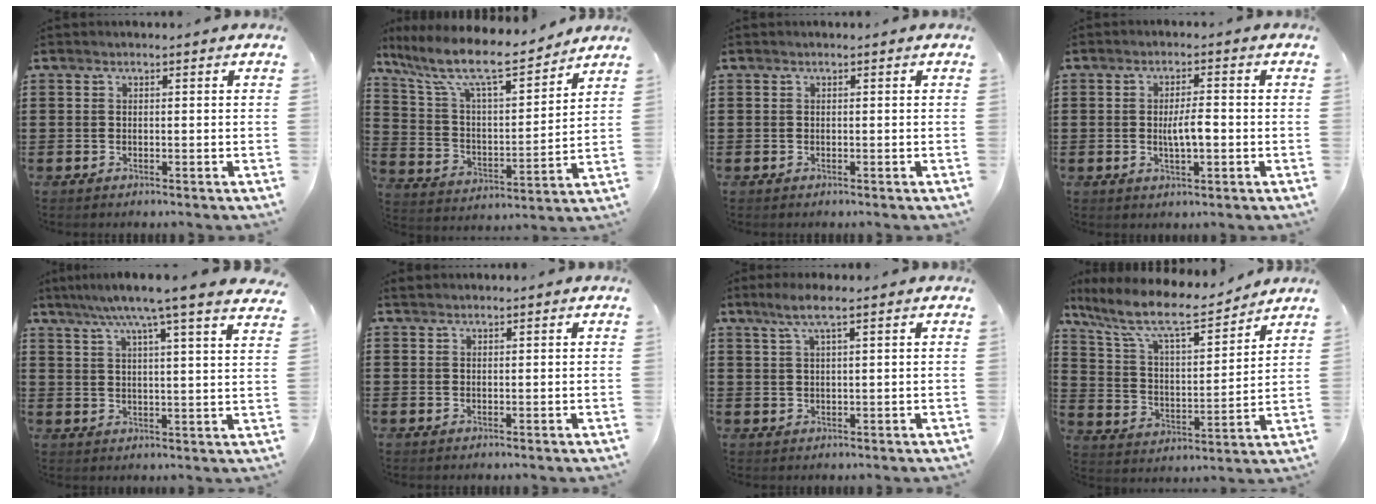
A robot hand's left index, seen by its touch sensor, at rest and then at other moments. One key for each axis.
{"total": 11.2, "fx": 9.1, "fy": 2.0, "fz": 6.3, "tx": -0.159, "ty": -0.054, "tz": 0.155}
{"total": 0.0}
{"total": 4.0, "fx": -0.4, "fy": 1.3, "fz": 3.8, "tx": -0.076, "ty": 0.001, "tz": -0.012}
{"total": 7.8, "fx": 6.2, "fy": -0.7, "fz": 4.6, "tx": -0.102, "ty": -0.028, "tz": 0.102}
{"total": 1.0, "fx": 0.9, "fy": 0.3, "fz": 0.2, "tx": -0.007, "ty": 0.002, "tz": 0.018}
{"total": 4.1, "fx": 2.4, "fy": 0.4, "fz": 3.3, "tx": -0.070, "ty": 0.004, "tz": 0.042}
{"total": 10.3, "fx": 8.3, "fy": 2.0, "fz": 5.8, "tx": -0.146, "ty": -0.047, "tz": 0.141}